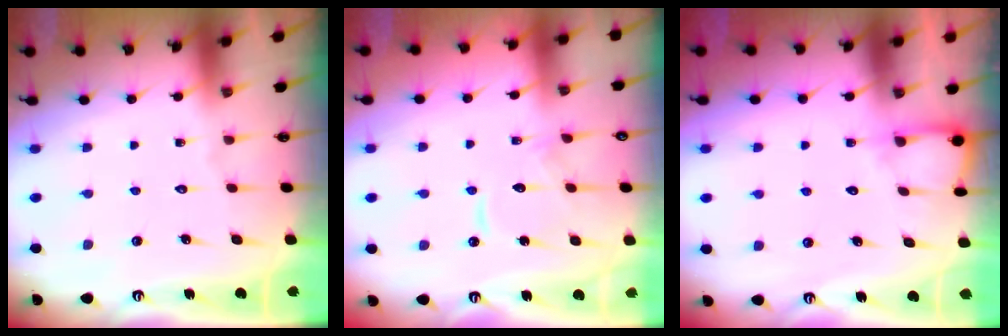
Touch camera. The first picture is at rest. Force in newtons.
{"total": 8.9, "press": 8.8, "slide": 0.7}
{"total": 5.3, "press": 5.3, "slide": 0.5}